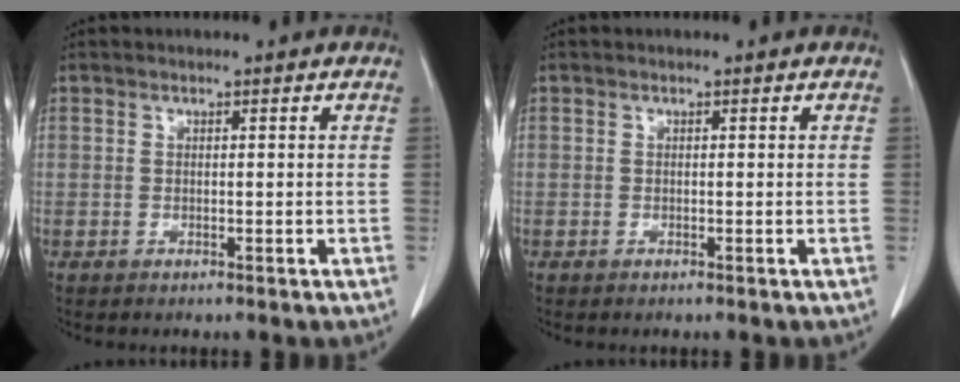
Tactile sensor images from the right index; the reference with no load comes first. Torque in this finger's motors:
{"motor_torque": [0.02, -0.10, -0.01, 0.00]}